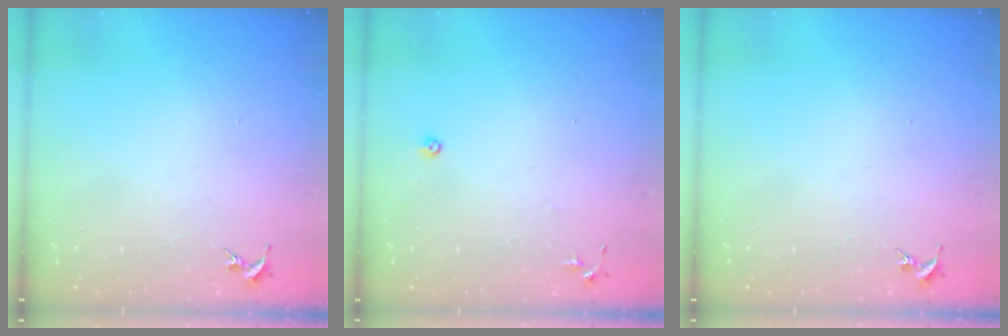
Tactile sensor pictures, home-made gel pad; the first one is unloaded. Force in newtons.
{"total": 5.5, "press": 5.5, "slide": 0.5}
{"total": 0.0}